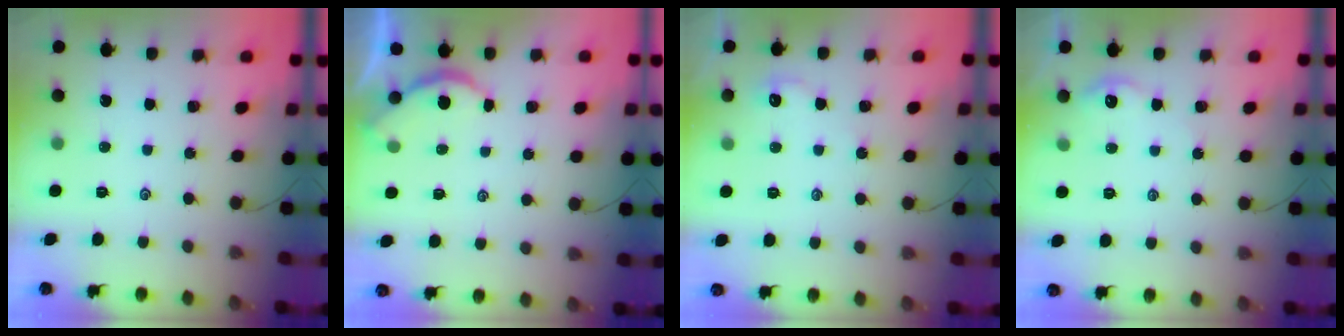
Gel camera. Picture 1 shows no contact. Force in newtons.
{"total": 1.9, "press": 1.9, "slide": 0.4}
{"total": 1.8, "press": 1.8, "slide": 0.3}
{"total": 3.2, "press": 3.2, "slide": 0.3}